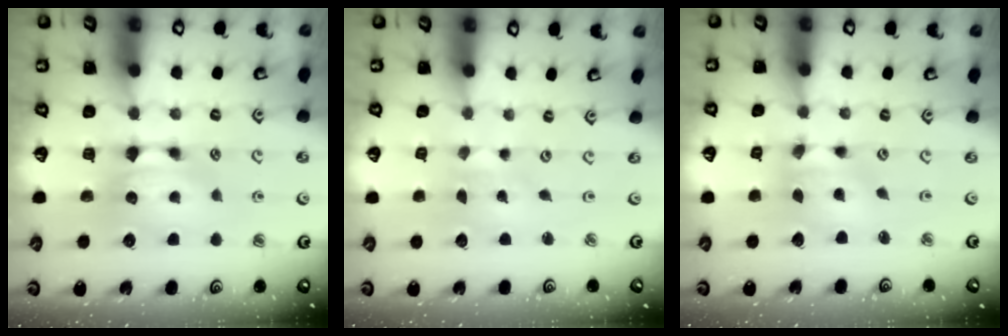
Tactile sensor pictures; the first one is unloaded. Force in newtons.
{"total": 6.0, "press": 6.0, "slide": 0.6}
{"total": 2.4, "press": 1.6, "slide": 1.7}